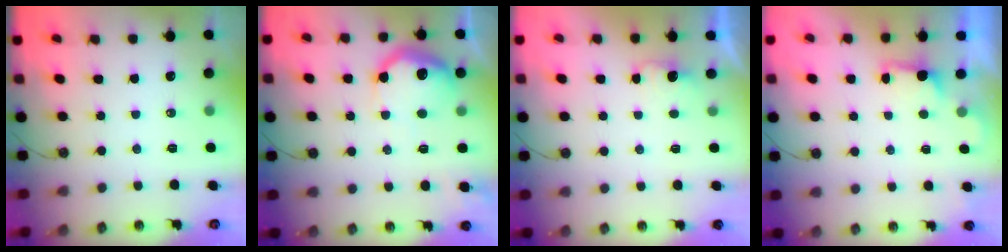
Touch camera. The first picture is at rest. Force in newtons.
{"total": 14.9, "press": 14.9, "slide": 1.0}
{"total": 1.8, "press": 1.6, "slide": 0.9}
{"total": 1.4, "press": 1.2, "slide": 0.8}